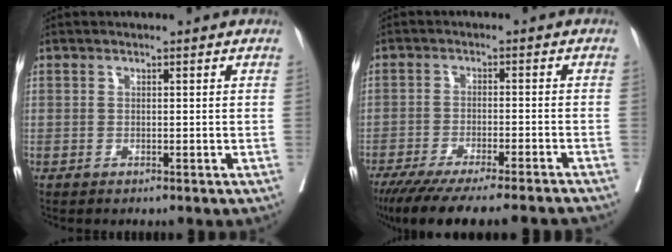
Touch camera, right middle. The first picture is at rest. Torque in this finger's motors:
{"motor_torque": [1.08, -1.06, 0.56, 0.15]}